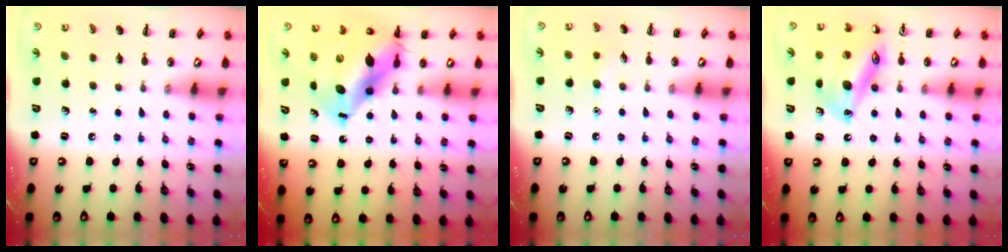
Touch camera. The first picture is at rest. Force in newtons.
{"total": 14.1, "press": 13.6, "slide": 3.7}
{"total": 5.7, "press": 5.5, "slide": 1.6}
{"total": 16.2, "press": 16.1, "slide": 2.3}